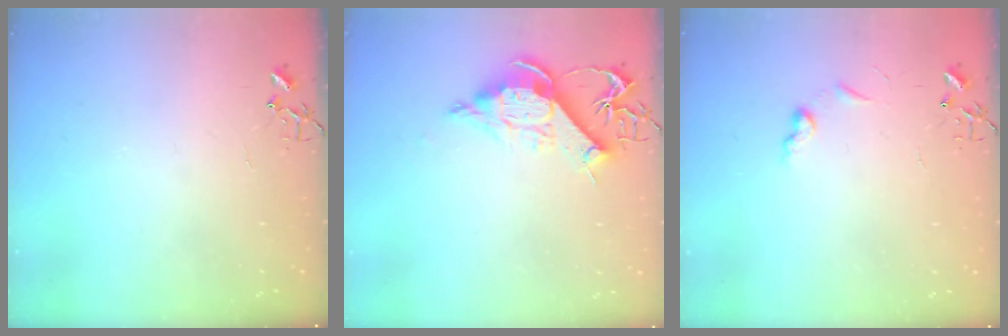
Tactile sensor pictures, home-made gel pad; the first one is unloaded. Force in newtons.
{"total": 11.5, "press": 11.4, "slide": 1.8}
{"total": 5.6, "press": 5.6, "slide": 0.7}